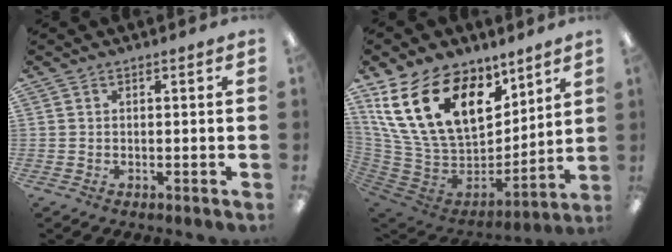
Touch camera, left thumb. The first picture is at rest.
{"total": 24.0, "force": [11.7, 14.4, 15.2], "torque": [-0.321, -0.051, 0.217]}